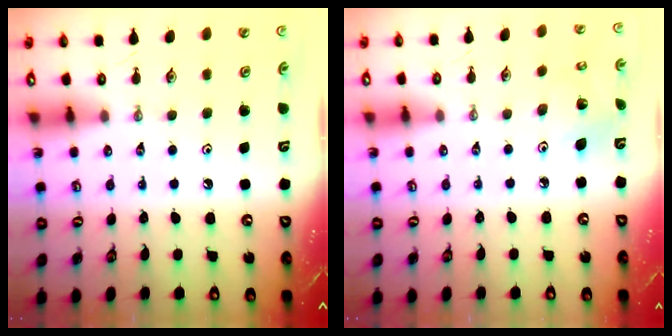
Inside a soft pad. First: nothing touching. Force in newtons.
{"total": 2.9, "press": 2.9, "slide": 0.3}